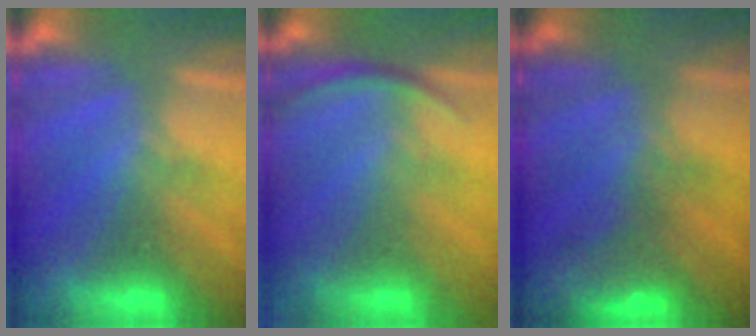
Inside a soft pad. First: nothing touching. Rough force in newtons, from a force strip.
{"total": 2.9}
{"total": 3.8}